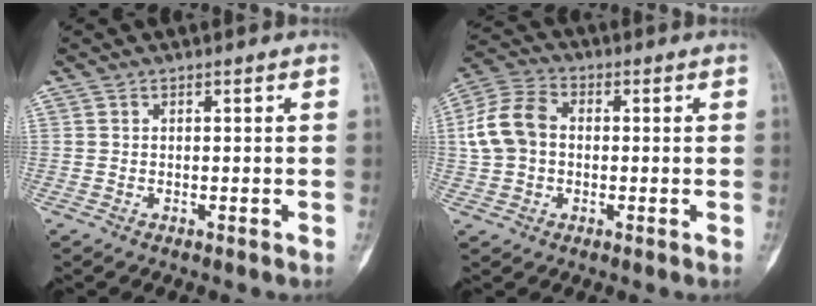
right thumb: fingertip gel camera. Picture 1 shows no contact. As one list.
[{"total": 9.4, "force": [0.3, 7.1, 6.1], "torque": [-0.121, 0.027, -0.004]}]